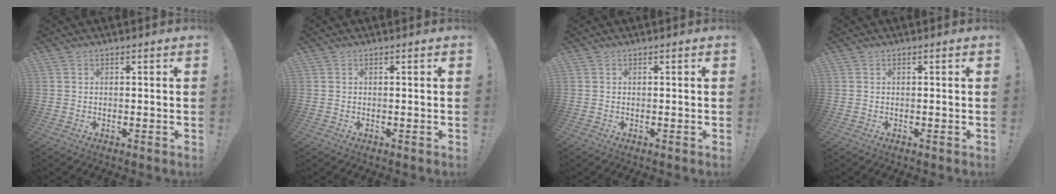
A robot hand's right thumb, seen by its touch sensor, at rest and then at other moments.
{"total": 0.0}
{"total": 0.0}
{"total": 0.0}